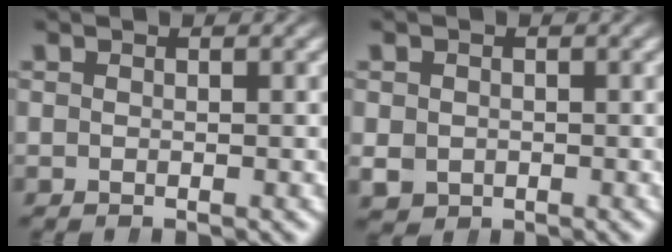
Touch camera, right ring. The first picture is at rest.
{"total": 2.5, "force": [-0.5, 2.2, 0.9], "torque": [-0.025, -0.020, 0.007]}